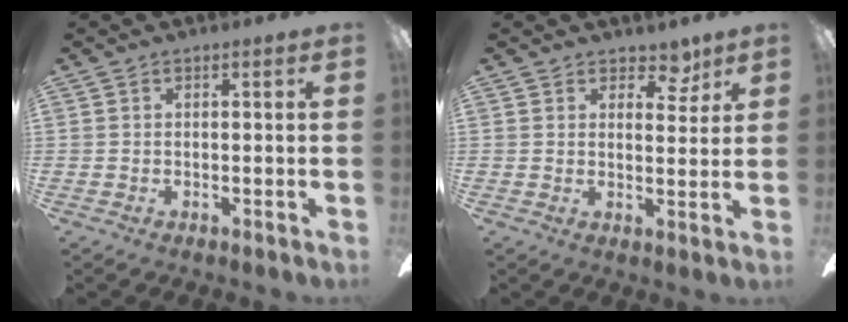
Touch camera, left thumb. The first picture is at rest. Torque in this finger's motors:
{"motor_torque": [0.10, -0.07, -0.25, 0.00, -0.01]}